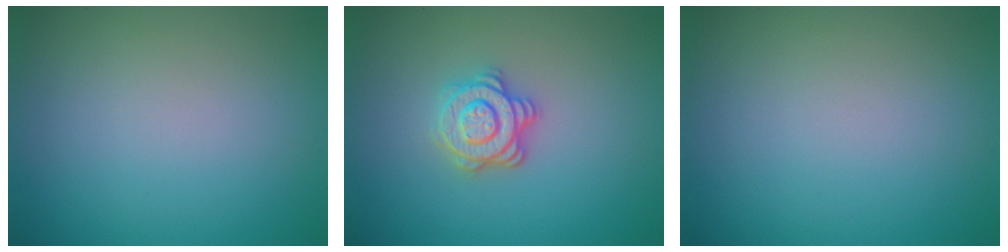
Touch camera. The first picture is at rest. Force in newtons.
{"total": 3.5, "press": 3.0, "slide": 1.7}
{"total": 0.0}